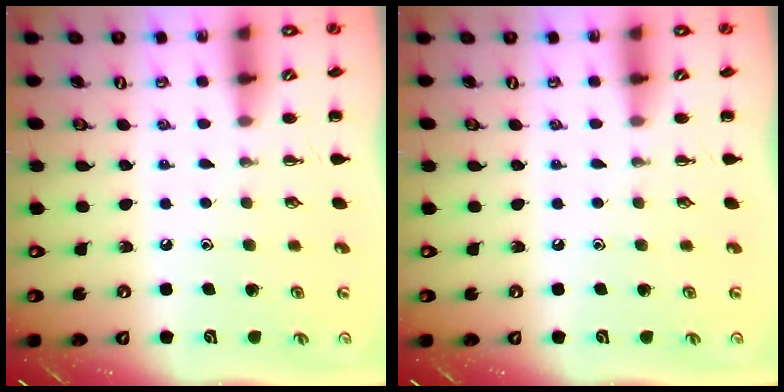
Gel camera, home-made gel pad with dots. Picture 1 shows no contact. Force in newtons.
{"total": 0.0}